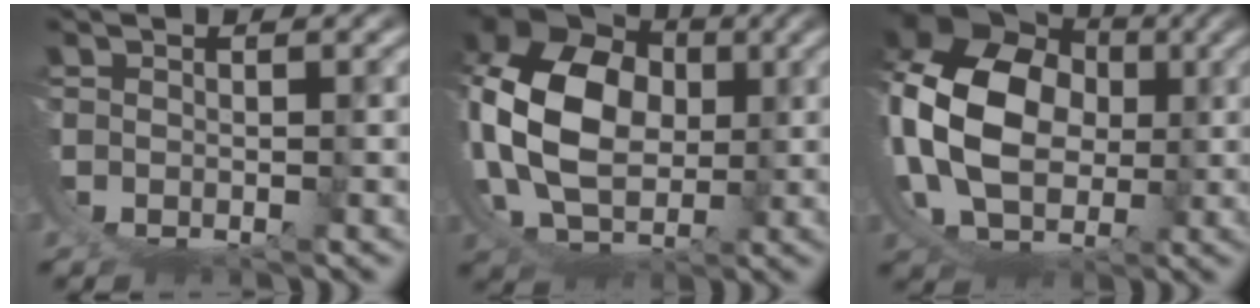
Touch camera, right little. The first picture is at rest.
{"total": 12.4, "force": [4.0, 8.3, 8.2], "torque": [-0.201, -0.032, 0.091]}
{"total": 14.2, "force": [4.0, 10.3, 8.9], "torque": [-0.223, -0.038, 0.086]}